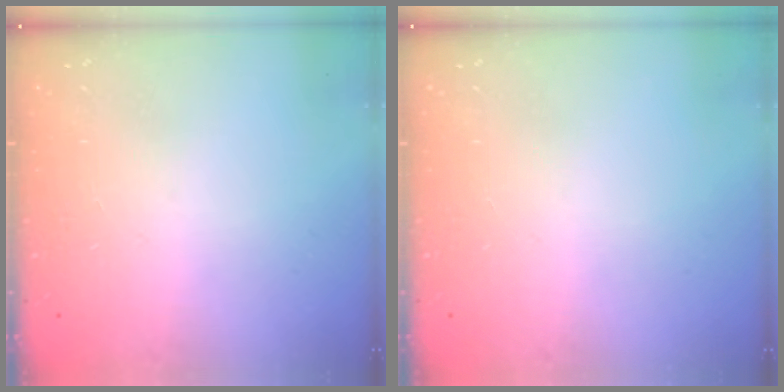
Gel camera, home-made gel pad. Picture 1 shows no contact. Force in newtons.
{"total": 0.0}